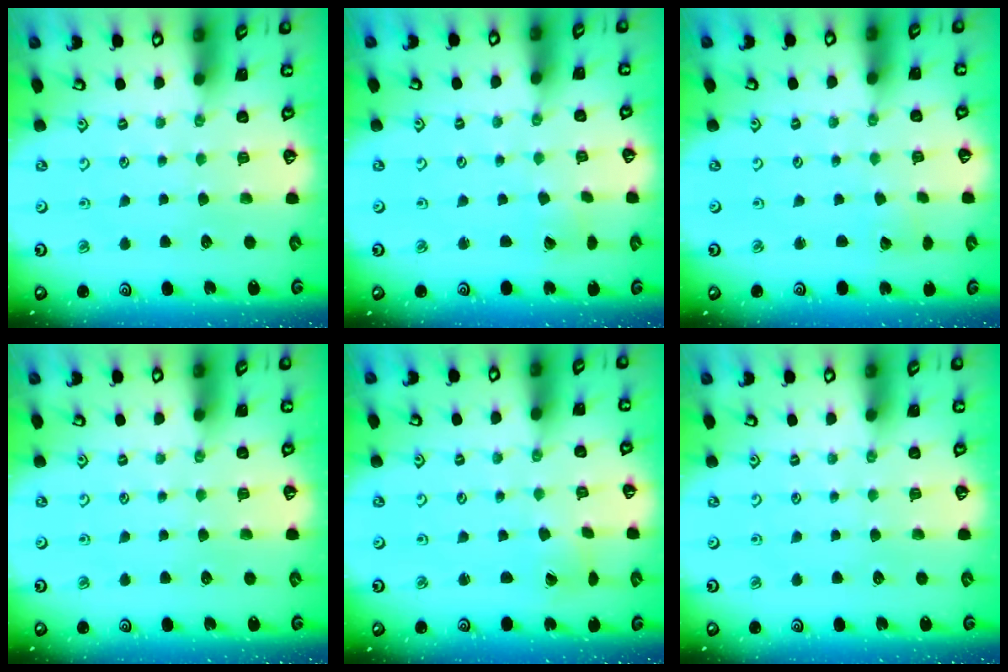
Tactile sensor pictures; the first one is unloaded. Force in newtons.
{"total": 2.1, "press": 2.1, "slide": 0.3}
{"total": 1.8, "press": 1.8, "slide": 0.1}
{"total": 0.0}
{"total": 0.8, "press": 0.8, "slide": 0.1}
{"total": 0.0}